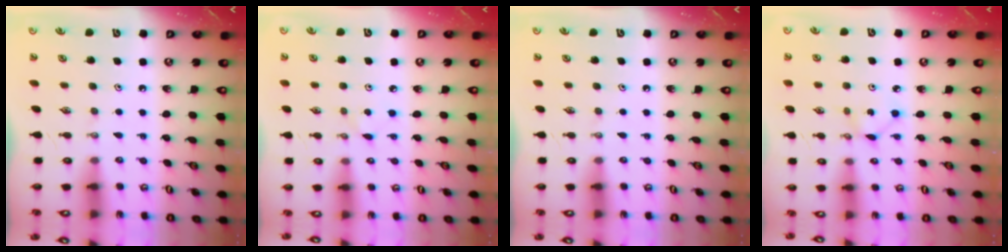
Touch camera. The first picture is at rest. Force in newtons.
{"total": 2.9, "press": 2.9, "slide": 0.4}
{"total": 0.0}
{"total": 2.0, "press": 1.9, "slide": 0.2}